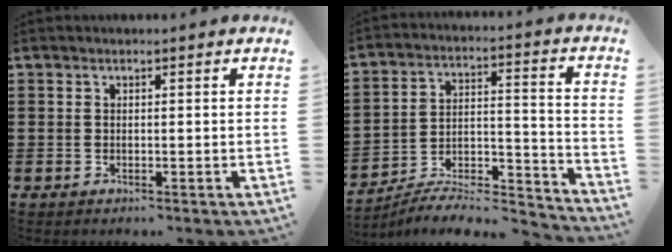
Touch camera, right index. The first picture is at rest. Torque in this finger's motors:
{"motor_torque": [-1.20, -0.94, -0.27, -0.01]}